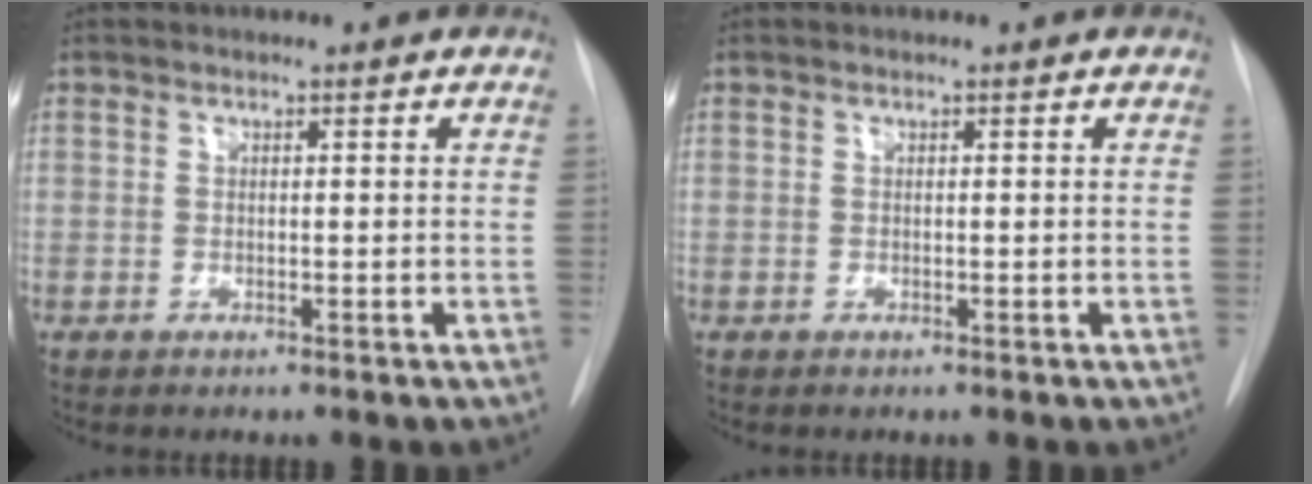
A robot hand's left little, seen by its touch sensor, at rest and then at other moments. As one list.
[{"total": 0.0}]